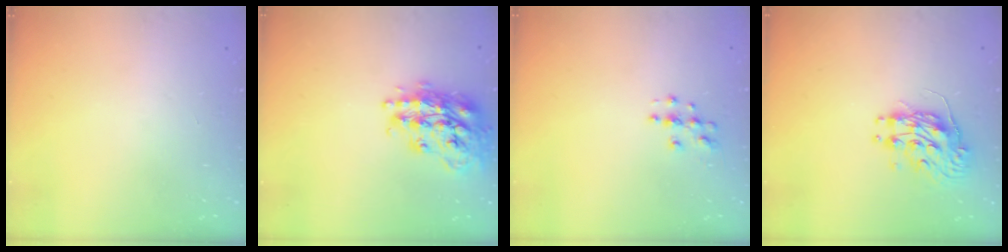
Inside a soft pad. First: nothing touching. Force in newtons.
{"total": 20.1, "press": 20.1, "slide": 1.4}
{"total": 3.8, "press": 3.8, "slide": 0.2}
{"total": 9.6, "press": 9.6, "slide": 0.4}